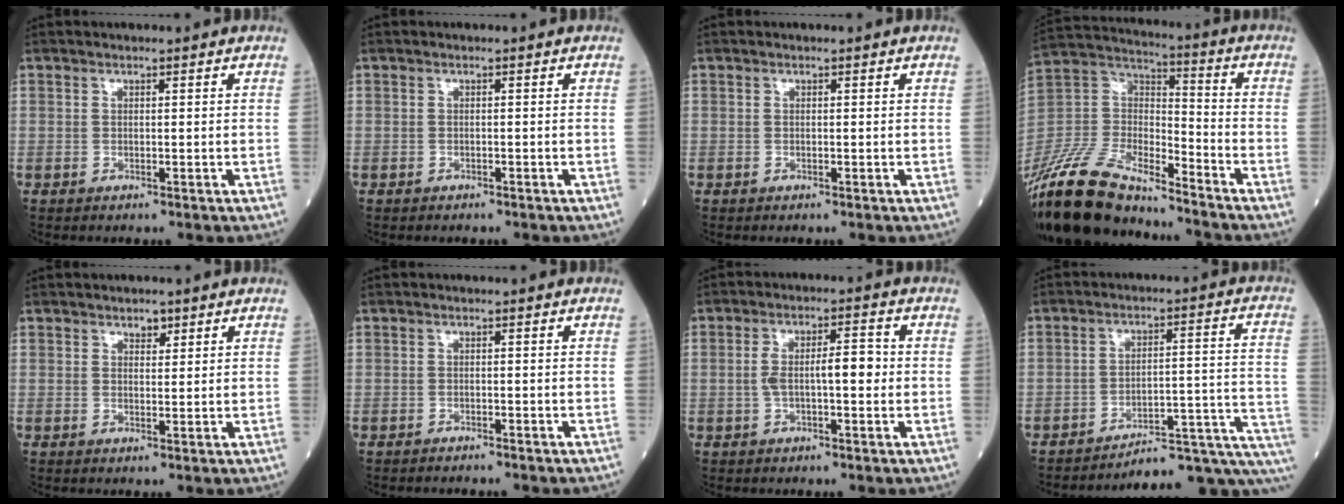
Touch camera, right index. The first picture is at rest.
{"total": 1.0, "force": [-0.7, 0.6, 0.5], "torque": [-0.020, -0.001, -0.006]}
{"total": 0.0}
{"total": 21.5, "force": [-18.4, 5.9, 9.3], "torque": [-0.231, -0.004, -0.349]}
{"total": 2.2, "force": [1.4, 1.3, 1.1], "torque": [-0.025, 0.002, 0.026]}
{"total": 4.3, "force": [-3.8, 1.2, 1.8], "torque": [-0.031, -0.007, -0.045]}
{"total": 6.5, "force": [-0.3, 2.1, 6.2], "torque": [-0.128, 0.026, -0.005]}
{"total": 15.9, "force": [-14.5, 1.5, 6.4], "torque": [-0.028, 0.055, -0.195]}